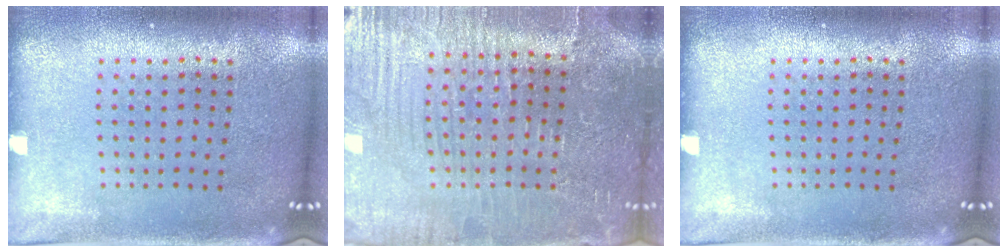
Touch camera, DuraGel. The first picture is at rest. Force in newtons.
{"total": 4.4, "press": 4.2, "slide": 1.2}
{"total": 0.0}